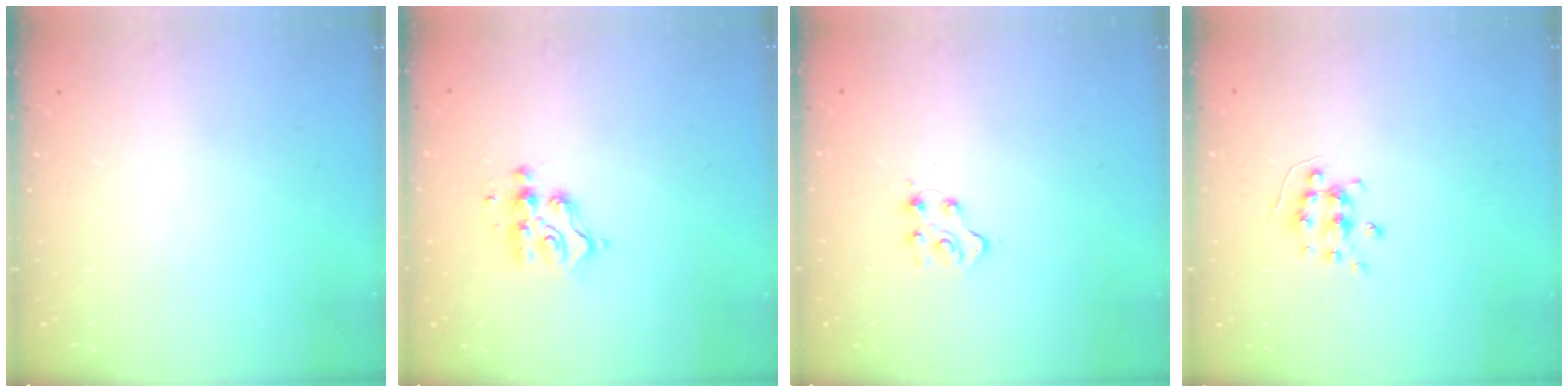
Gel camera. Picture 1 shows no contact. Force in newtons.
{"total": 6.5, "press": 6.5, "slide": 0.3}
{"total": 4.4, "press": 4.4, "slide": 0.6}
{"total": 6.1, "press": 6.1, "slide": 0.6}